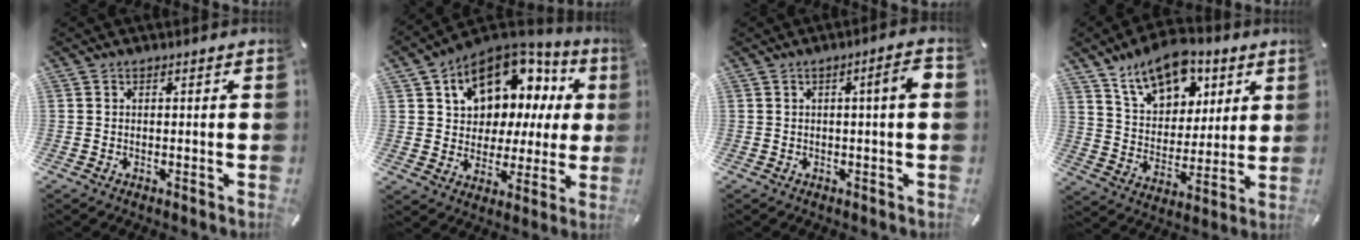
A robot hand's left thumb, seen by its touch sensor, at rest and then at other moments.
{"total": 13.7, "force": [7.1, 9.8, 6.5], "torque": [-0.103, -0.051, 0.125]}
{"total": 5.4, "force": [0.7, 0.6, 5.4], "torque": [-0.090, -0.002, 0.007]}
{"total": 14.2, "force": [9.5, 8.7, 6.1], "torque": [-0.102, -0.055, 0.176]}